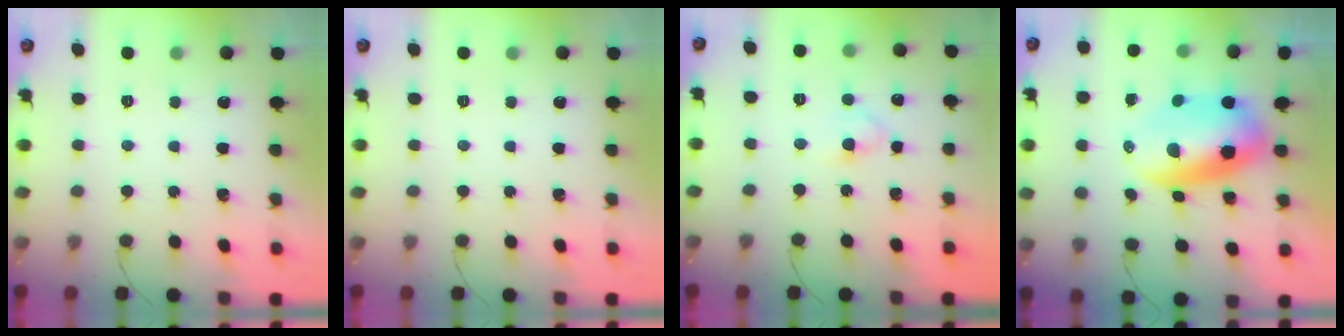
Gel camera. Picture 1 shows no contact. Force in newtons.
{"total": 0.0}
{"total": 2.4, "press": 2.1, "slide": 1.1}
{"total": 10.0, "press": 9.7, "slide": 2.5}